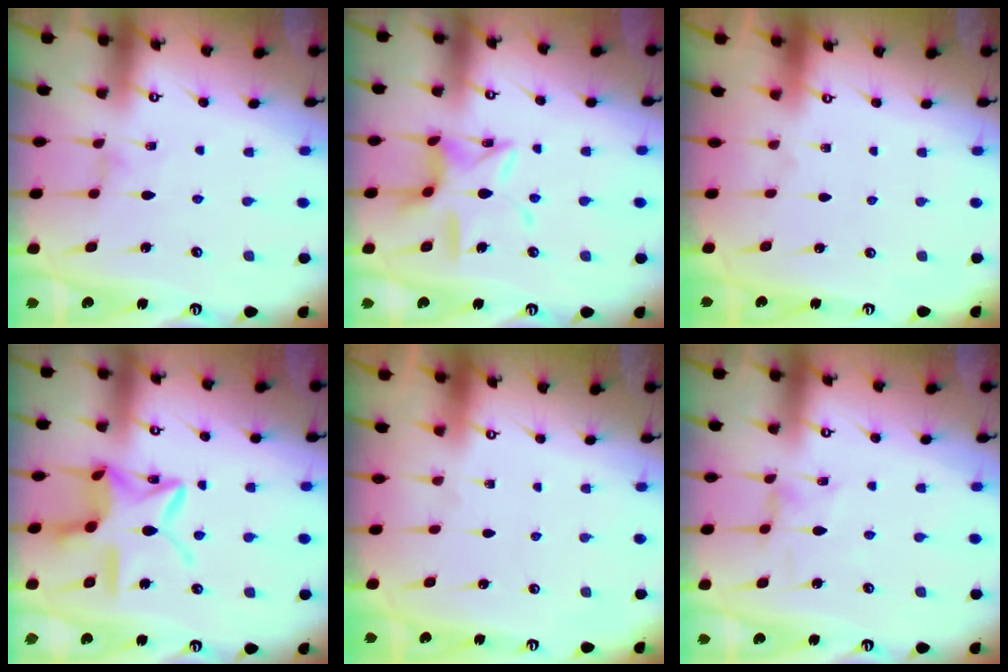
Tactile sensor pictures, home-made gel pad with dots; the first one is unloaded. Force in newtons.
{"total": 12.3, "press": 12.3, "slide": 0.9}
{"total": 0.0}
{"total": 14.4, "press": 14.4, "slide": 1.1}
{"total": 0.0}
{"total": 1.8, "press": 1.7, "slide": 0.3}